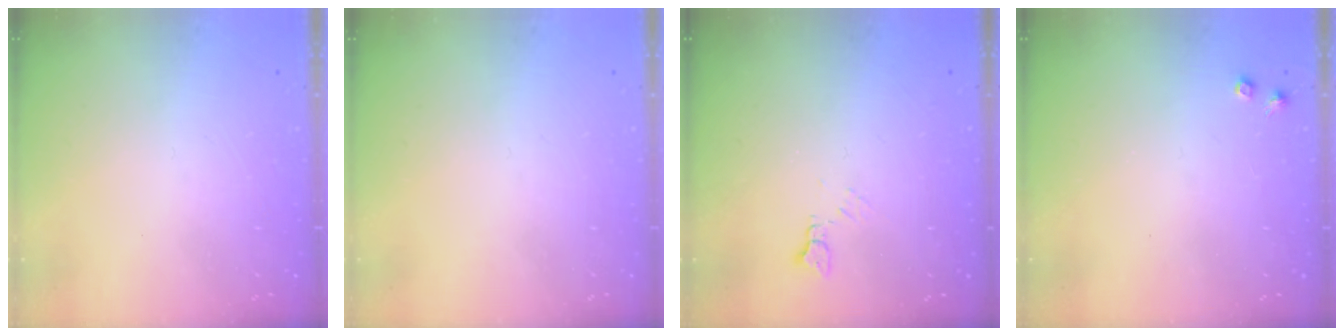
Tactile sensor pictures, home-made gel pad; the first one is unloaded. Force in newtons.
{"total": 0.0}
{"total": 3.6, "press": 3.5, "slide": 0.6}
{"total": 2.7, "press": 2.7, "slide": 0.4}